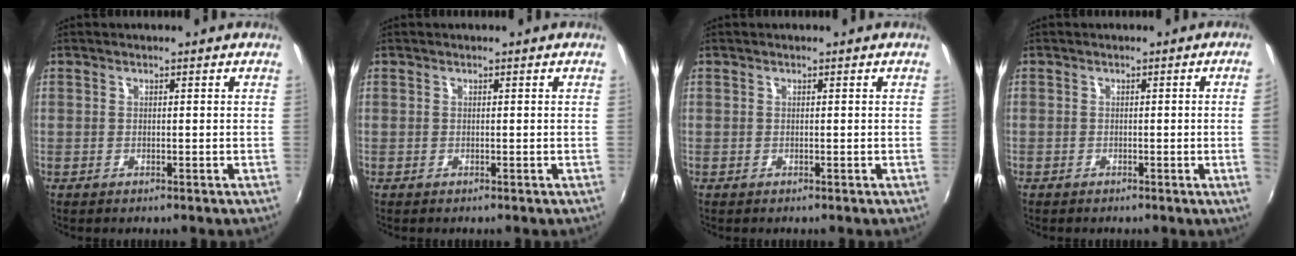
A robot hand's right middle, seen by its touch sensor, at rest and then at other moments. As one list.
[{"total": 0.0}, {"total": 0.0}, {"total": 2.5, "force": [-0.2, -1.5, 2.0], "torque": [-0.028, -0.014, 0.002]}]